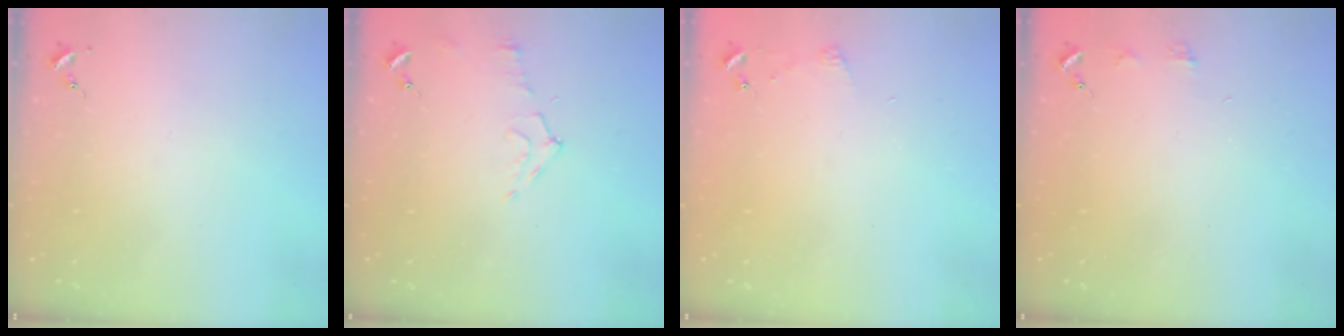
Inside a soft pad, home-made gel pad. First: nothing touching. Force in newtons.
{"total": 7.4, "press": 7.4, "slide": 0.7}
{"total": 3.9, "press": 3.9, "slide": 0.4}
{"total": 3.9, "press": 3.8, "slide": 0.5}